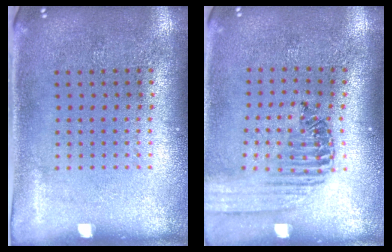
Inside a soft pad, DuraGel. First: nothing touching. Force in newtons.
{"total": 1.4, "press": 1.4, "slide": 0.2}